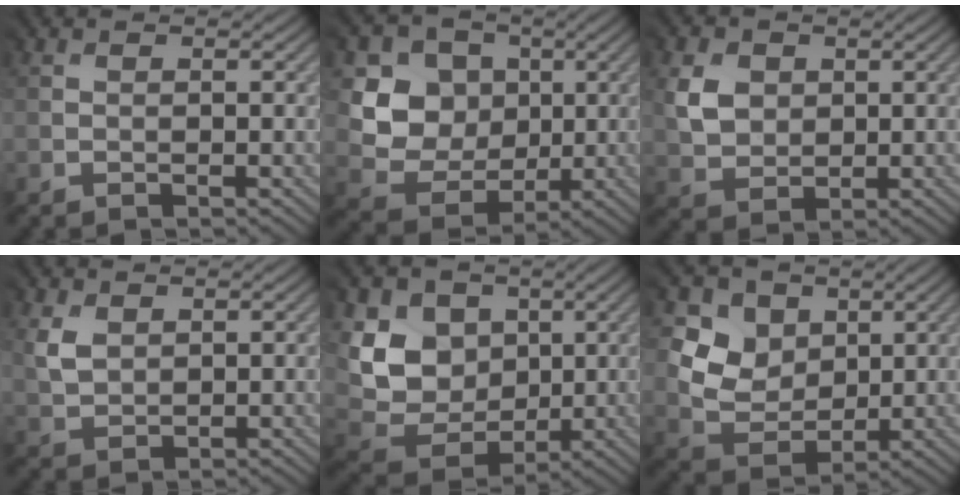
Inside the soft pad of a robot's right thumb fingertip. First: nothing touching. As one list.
[{"total": 7.4, "force": [1.9, 6.8, 2.1], "torque": [-0.059, -0.012, 0.023]}, {"total": 3.8, "force": [1.4, 3.4, 0.9], "torque": [-0.045, -0.001, 0.024]}, {"total": 2.3, "force": [1.5, 1.8, 0.5], "torque": [-0.030, 0.000, 0.030]}, {"total": 9.5, "force": [2.9, 7.9, 4.3], "torque": [-0.133, -0.006, 0.049]}, {"total": 6.4, "force": [3.0, 5.4, 1.8], "torque": [-0.068, -0.008, 0.044]}]